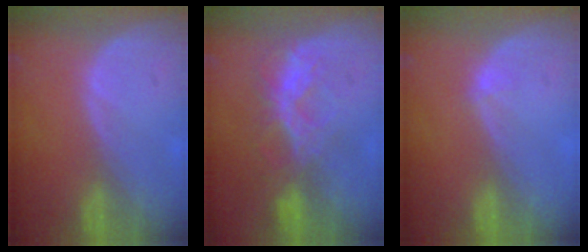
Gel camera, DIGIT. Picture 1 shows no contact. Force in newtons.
{"total": 6.3, "press": 6.2, "slide": 1.2}
{"total": 0.8, "press": 0.6, "slide": 0.5}